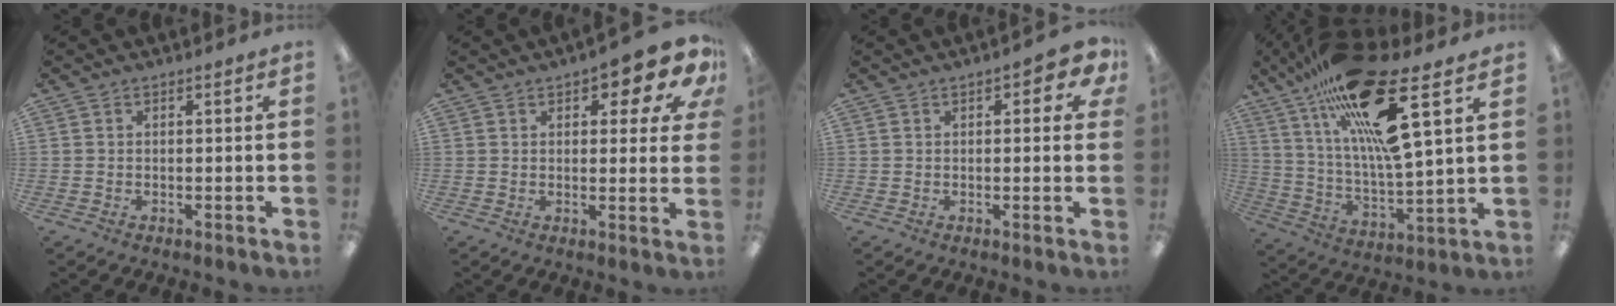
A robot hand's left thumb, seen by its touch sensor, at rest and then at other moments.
{"total": 9.0, "force": [5.1, 3.6, 6.4], "torque": [-0.073, -0.024, 0.083]}
{"total": 4.4, "force": [1.6, 2.0, 3.6], "torque": [-0.046, 0.001, 0.024]}
{"total": 24.0, "force": [14.3, 5.3, 18.6], "torque": [-0.343, -0.072, 0.229]}